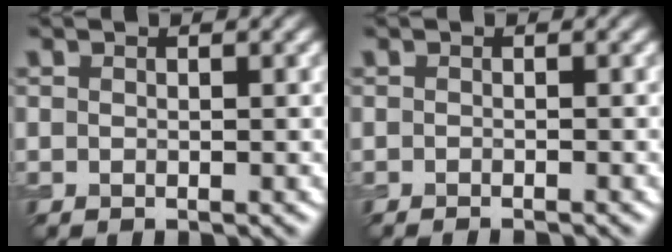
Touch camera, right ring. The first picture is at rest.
{"total": 1.1, "force": [-0.9, 0.3, 0.6], "torque": [0.001, -0.004, -0.014]}